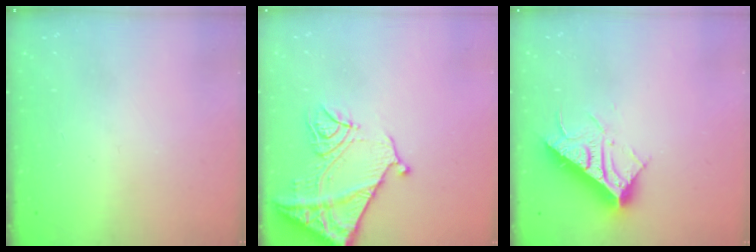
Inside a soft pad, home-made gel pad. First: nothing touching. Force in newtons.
{"total": 15.7, "press": 15.6, "slide": 1.7}
{"total": 17.0, "press": 17.0, "slide": 0.3}